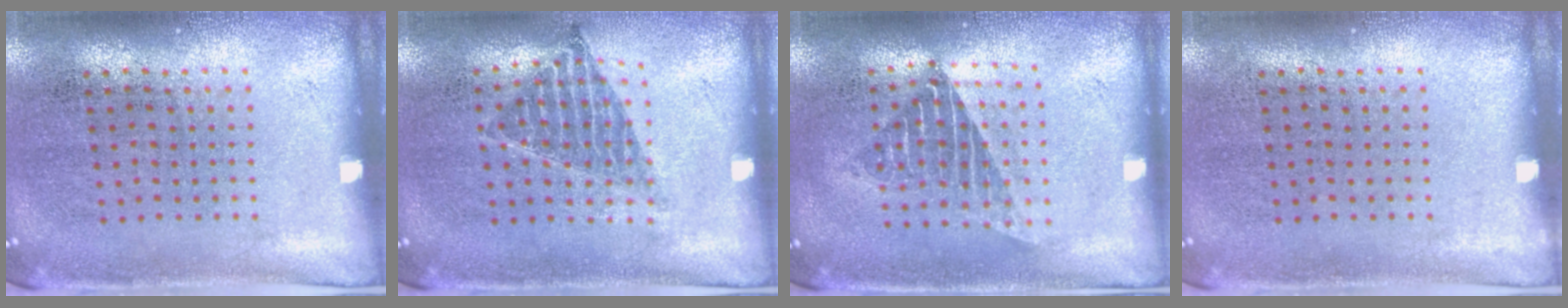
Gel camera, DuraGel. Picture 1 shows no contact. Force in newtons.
{"total": 0.9, "press": 0.8, "slide": 0.3}
{"total": 1.5, "press": 1.3, "slide": 0.7}
{"total": 0.0}